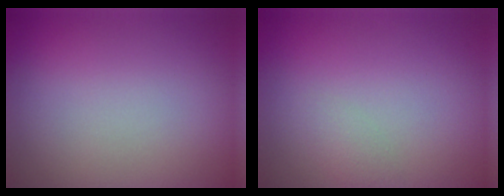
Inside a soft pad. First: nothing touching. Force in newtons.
{"total": 1.0, "press": 1.0, "slide": 0.1}